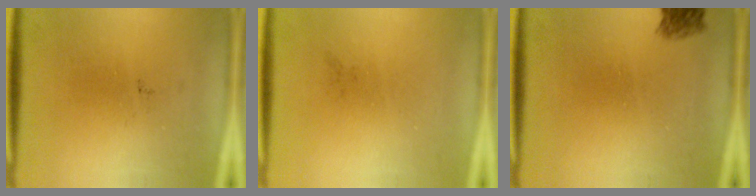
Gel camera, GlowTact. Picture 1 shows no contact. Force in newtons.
{"total": 0.0}
{"total": 2.6}